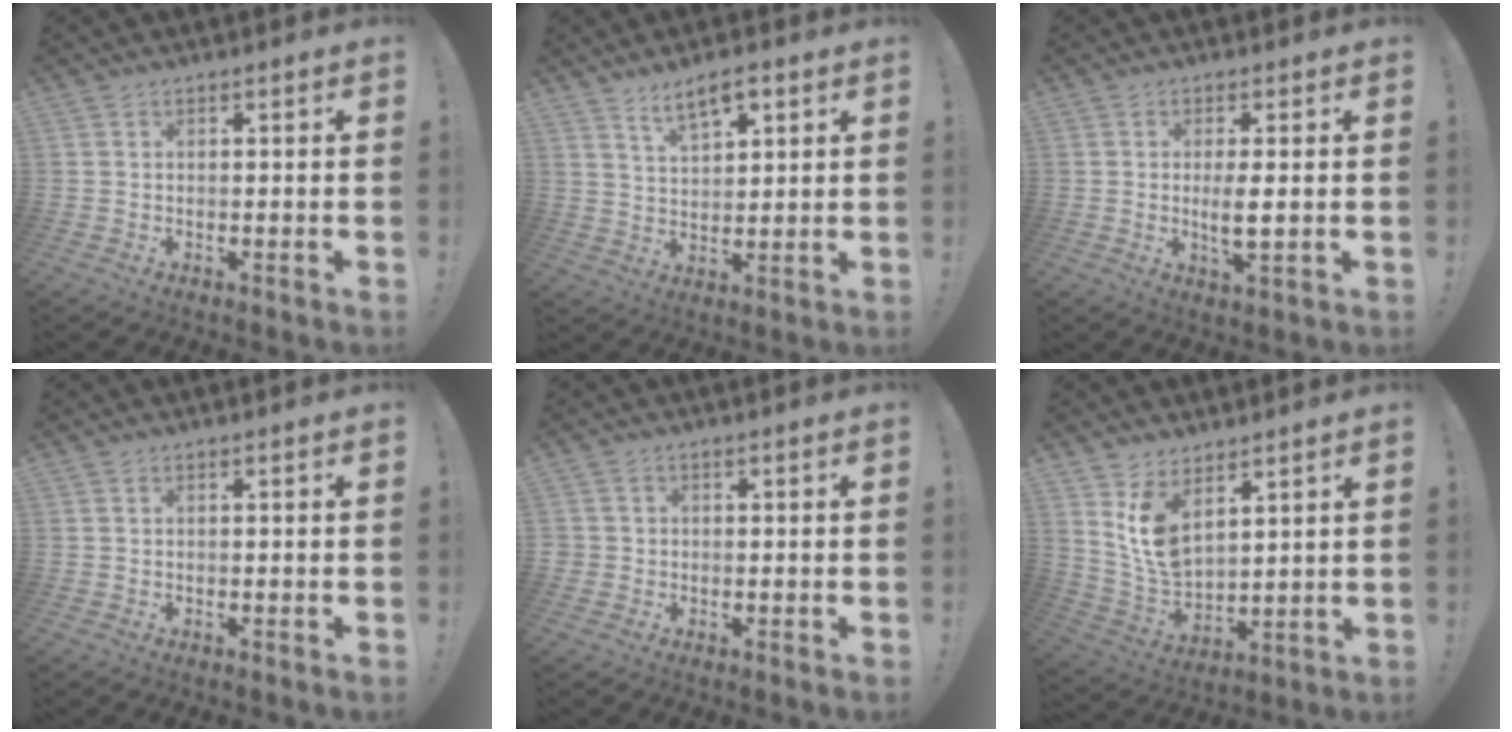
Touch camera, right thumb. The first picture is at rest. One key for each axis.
{"total": 7.5, "fx": 5.0, "fy": 3.2, "fz": 4.7, "tx": -0.070, "ty": -0.021, "tz": 0.086}
{"total": 4.9, "fx": 0.0, "fy": 0.9, "fz": 4.8, "tx": -0.088, "ty": -0.016, "tz": -0.005}
{"total": 0.0}
{"total": 1.7, "fx": -0.4, "fy": 1.6, "fz": 0.5, "tx": -0.003, "ty": 0.004, "tz": -0.007}
{"total": 10.4, "fx": 6.6, "fy": 5.8, "fz": 5.6, "tx": -0.115, "ty": -0.046, "tz": 0.127}